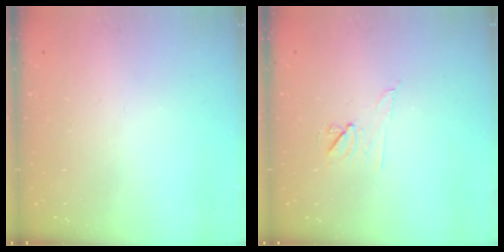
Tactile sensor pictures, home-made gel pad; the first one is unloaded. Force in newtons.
{"total": 6.7, "press": 6.5, "slide": 1.7}